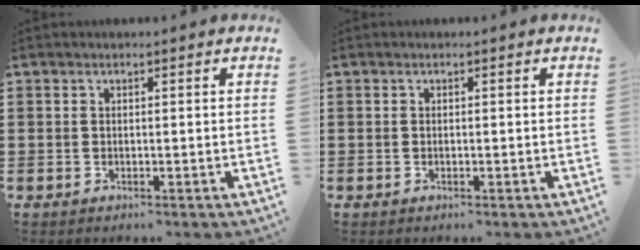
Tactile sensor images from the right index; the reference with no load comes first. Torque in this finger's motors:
{"motor_torque": [0.64, 1.50, 0.01, 0.01]}